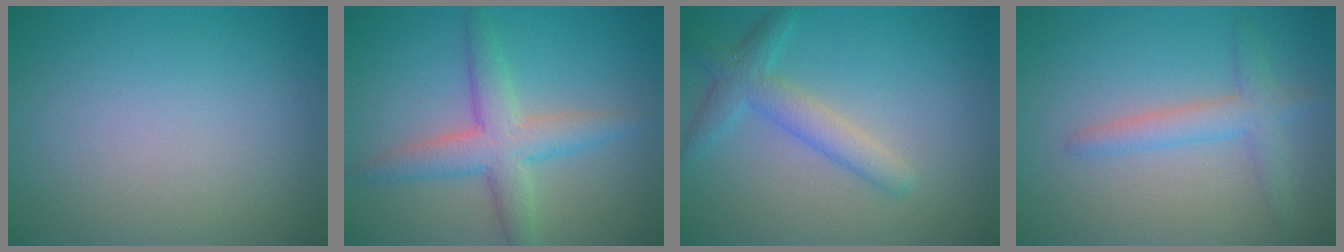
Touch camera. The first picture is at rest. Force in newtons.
{"total": 4.1, "press": 4.1, "slide": 0.1}
{"total": 3.2, "press": 3.2, "slide": 0.0}
{"total": 2.7, "press": 2.6, "slide": 0.1}